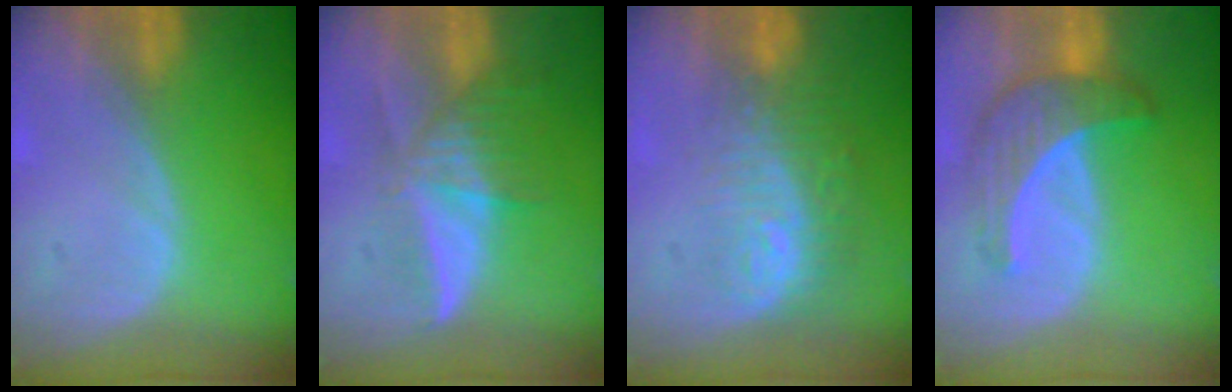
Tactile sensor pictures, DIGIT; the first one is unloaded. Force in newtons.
{"total": 6.0, "press": 5.8, "slide": 1.6}
{"total": 9.7, "press": 8.0, "slide": 5.5}
{"total": 6.9, "press": 6.8, "slide": 1.0}